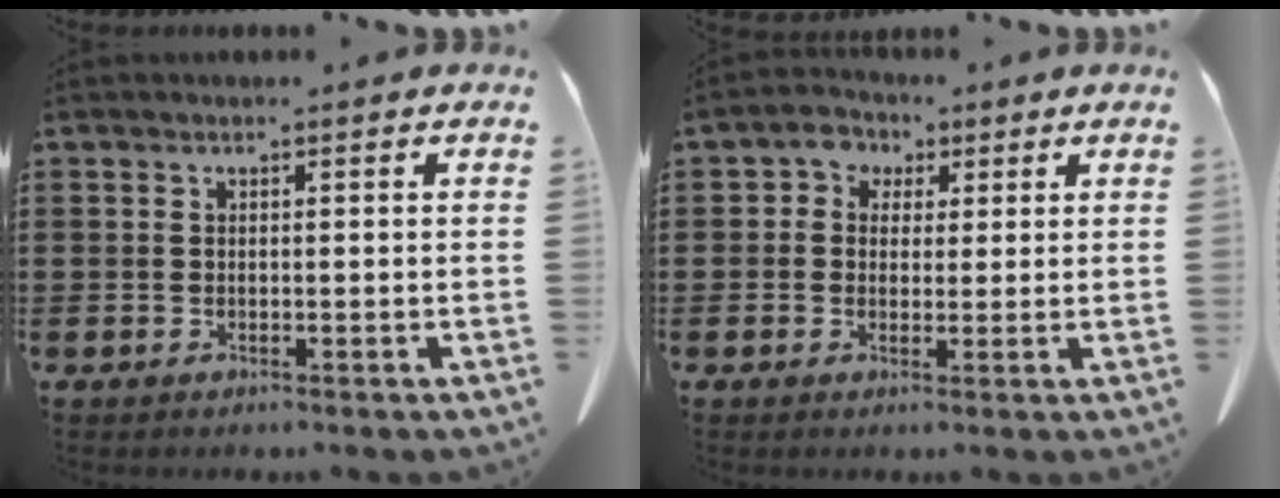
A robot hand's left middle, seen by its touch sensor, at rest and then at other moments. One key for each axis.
{"total": 3.2, "fx": 1.0, "fy": 3.0, "fz": 0.8, "tx": -0.033, "ty": 0.014, "tz": 0.014}